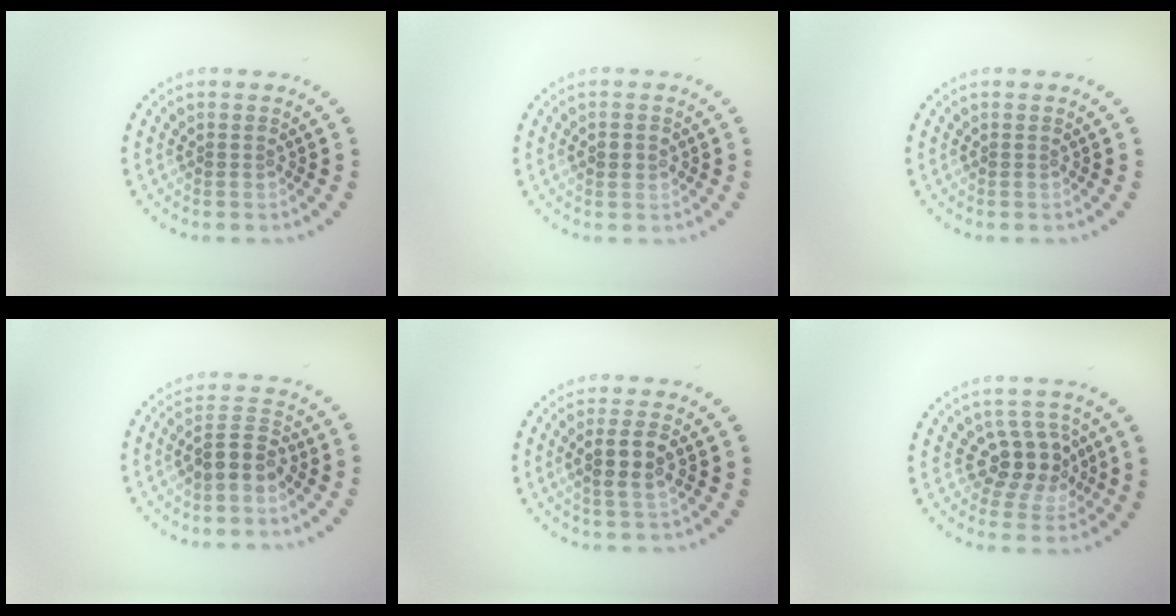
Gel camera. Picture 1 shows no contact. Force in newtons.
{"total": 1.8, "press": 1.8, "slide": 0.3}
{"total": 0.0}
{"total": 3.0, "press": 2.7, "slide": 1.2}
{"total": 2.8, "press": 2.7, "slide": 0.9}
{"total": 3.7, "press": 3.4, "slide": 1.5}